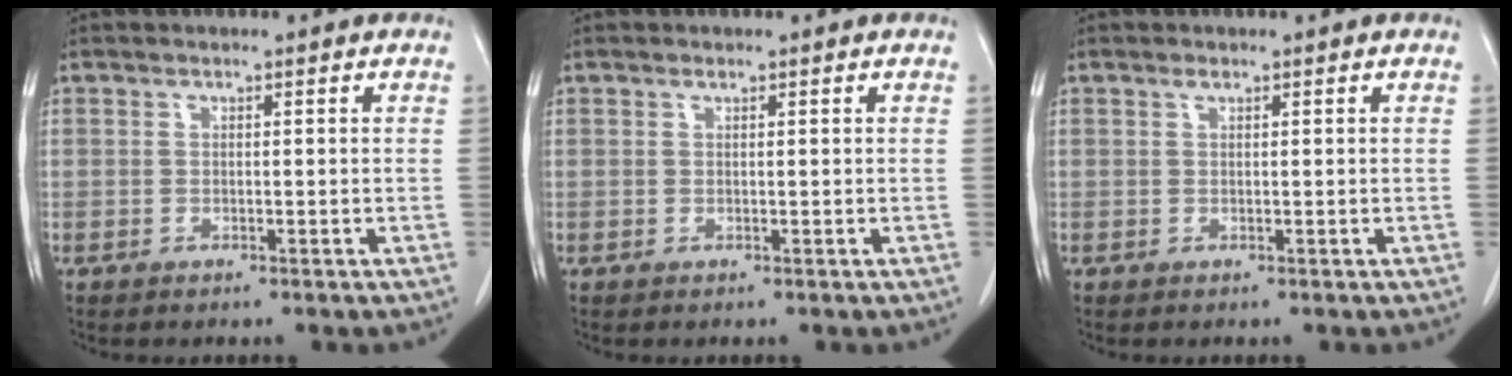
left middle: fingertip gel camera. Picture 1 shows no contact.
{"total": 0.0}
{"total": 0.5, "force": [0.4, 0.1, 0.3], "torque": [-0.010, 0.000, 0.007]}